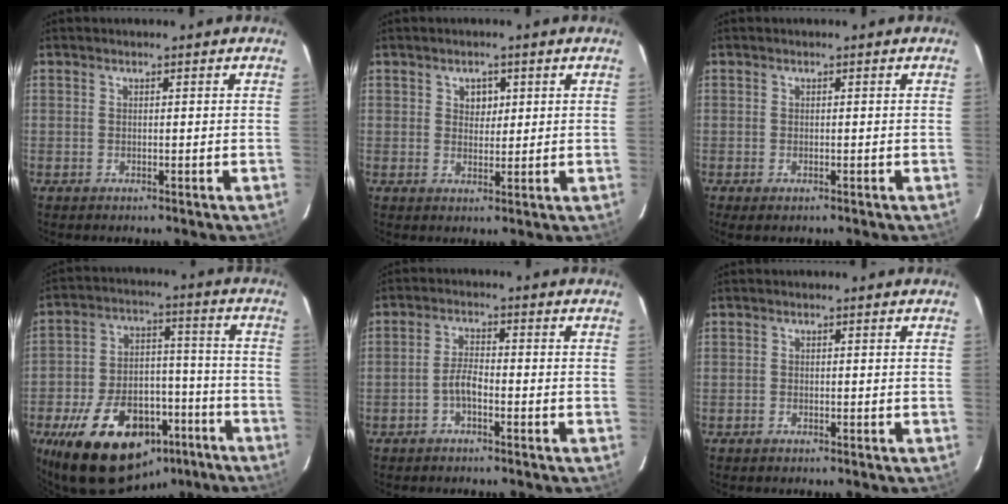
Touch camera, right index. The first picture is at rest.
{"total": 2.7, "force": [1.0, 2.3, 1.1], "torque": [-0.010, 0.008, 0.017]}
{"total": 1.2, "force": [-0.7, 0.4, 0.9], "torque": [-0.016, -0.007, -0.012]}
{"total": 22.4, "force": [-13.5, 12.9, 12.5], "torque": [-0.240, 0.026, -0.189]}
{"total": 3.1, "force": [-1.8, 0.9, 2.3], "torque": [-0.052, 0.009, -0.036]}
{"total": 0.5, "force": [-0.5, 0.2, 0.0], "torque": [-0.002, 0.001, -0.011]}